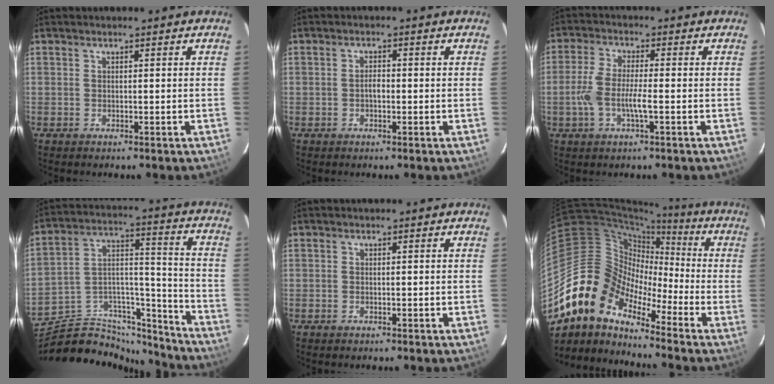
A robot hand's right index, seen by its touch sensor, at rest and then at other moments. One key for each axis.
{"total": 1.7, "fx": -0.4, "fy": 0.9, "fz": 1.3, "tx": -0.025, "ty": 0.006, "tz": -0.009}
{"total": 6.6, "fx": -1.8, "fy": 1.3, "fz": 6.2, "tx": -0.134, "ty": -0.001, "tz": -0.036}
{"total": 19.6, "fx": -16.2, "fy": 8.7, "fz": 6.5, "tx": -0.118, "ty": 0.064, "tz": -0.246}
{"total": 0.0}
{"total": 14.2, "fx": -10.4, "fy": 7.2, "fz": 6.4, "tx": -0.105, "ty": 0.014, "tz": -0.221}